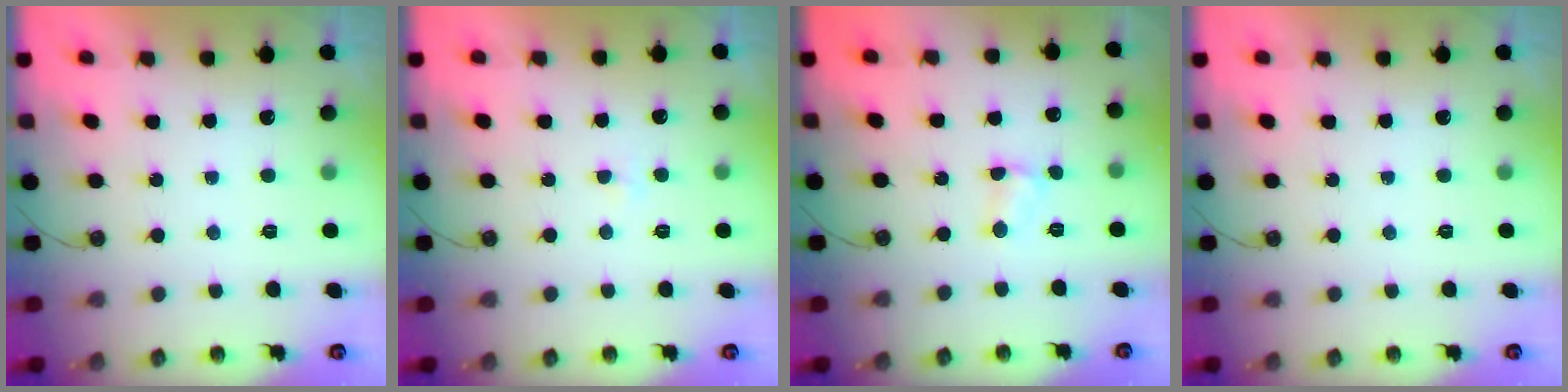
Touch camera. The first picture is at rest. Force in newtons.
{"total": 2.1, "press": 1.6, "slide": 1.2}
{"total": 3.4, "press": 3.4, "slide": 0.5}
{"total": 0.0}